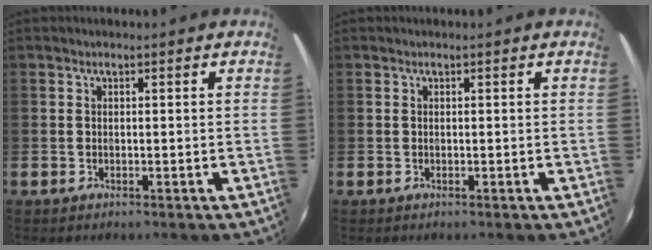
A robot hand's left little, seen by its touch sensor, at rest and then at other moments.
{"total": 0.0}